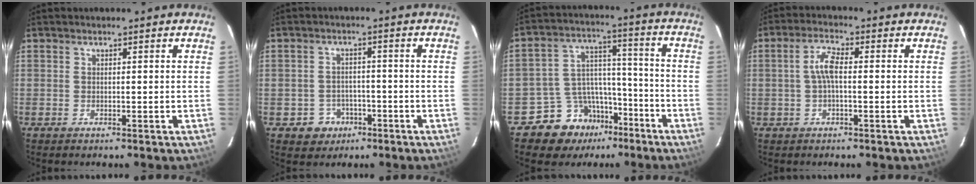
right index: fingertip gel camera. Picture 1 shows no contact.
{"total": 5.6, "force": [-2.5, 5.0, 0.5], "torque": [-0.025, 0.021, -0.028]}
{"total": 11.6, "force": [-8.4, 7.8, 1.8], "torque": [-0.045, 0.058, -0.132]}
{"total": 4.2, "force": [-0.2, 1.3, 3.9], "torque": [-0.082, 0.011, -0.004]}